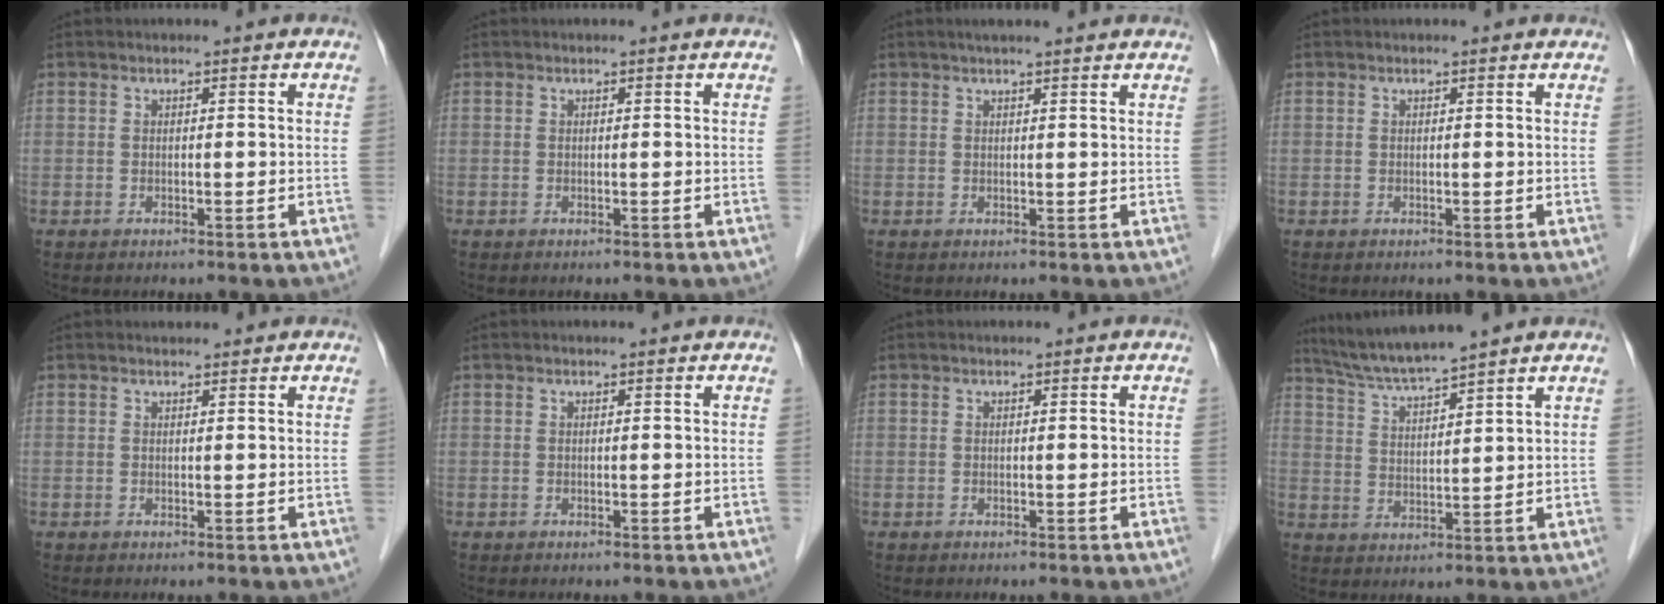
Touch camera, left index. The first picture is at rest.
{"total": 0.0}
{"total": 6.2, "force": [5.3, 0.3, 3.1], "torque": [-0.042, 0.027, 0.065]}
{"total": 0.8, "force": [0.8, 0.2, 0.2], "torque": [-0.013, 0.001, 0.004]}
{"total": 2.4, "force": [2.2, 0.7, 0.6], "torque": [-0.010, 0.017, 0.025]}
{"total": 0.0}
{"total": 0.0}
{"total": 8.2, "force": [7.4, -0.8, 3.5], "torque": [-0.071, 0.014, 0.140]}